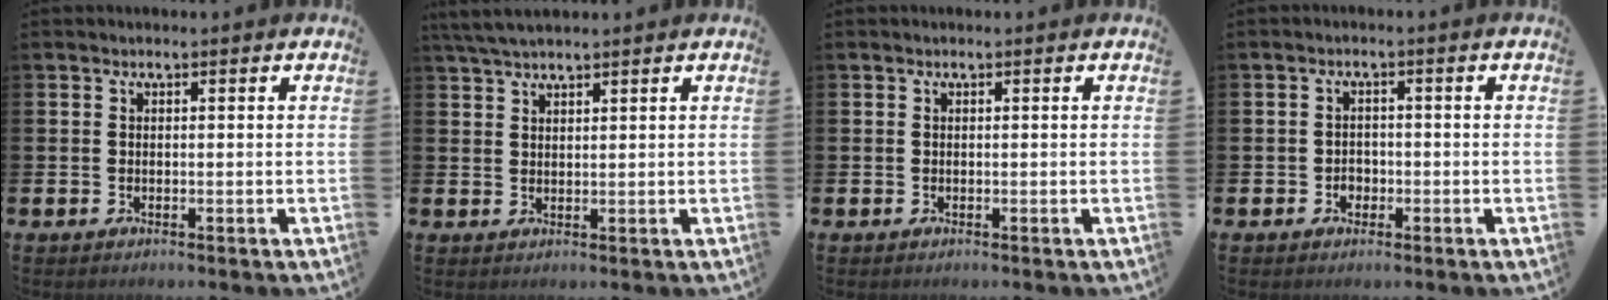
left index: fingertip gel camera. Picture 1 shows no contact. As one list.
[{"total": 3.7, "force": [3.2, 0.8, 1.6], "torque": [-0.037, -0.004, 0.061]}, {"total": 0.0}, {"total": 1.8, "force": [-0.7, 1.5, 0.6], "torque": [-0.009, 0.002, -0.018]}]